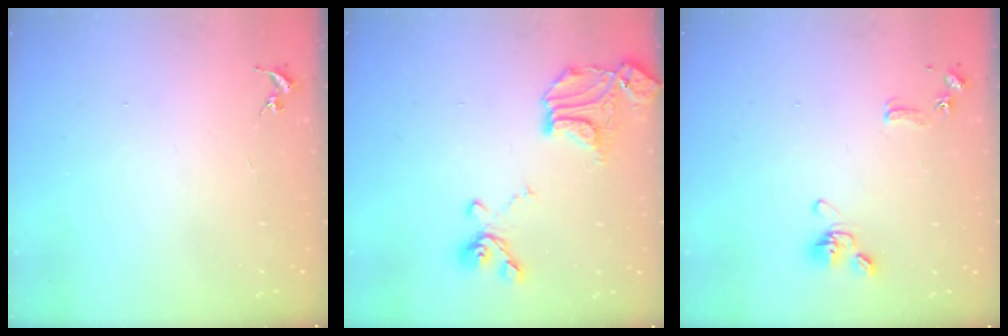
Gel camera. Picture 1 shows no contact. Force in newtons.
{"total": 19.1, "press": 19.0, "slide": 2.1}
{"total": 11.9, "press": 11.7, "slide": 2.0}